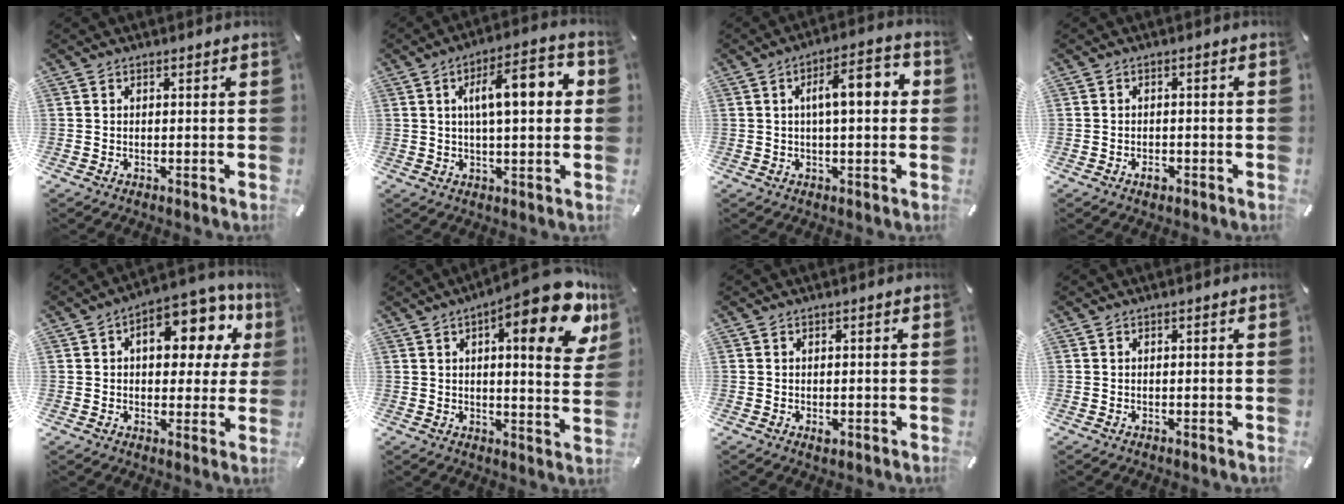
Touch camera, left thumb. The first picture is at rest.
{"total": 12.3, "force": [2.8, 4.2, 11.2], "torque": [-0.181, 0.006, 0.038]}
{"total": 9.7, "force": [1.6, 3.3, 9.0], "torque": [-0.146, 0.005, 0.019]}
{"total": 1.8, "force": [-1.0, 1.1, 1.1], "torque": [-0.022, 0.003, -0.018]}
{"total": 13.9, "force": [4.9, 7.7, 10.4], "torque": [-0.136, -0.025, 0.080]}
{"total": 18.8, "force": [9.3, 5.7, 15.3], "torque": [-0.194, -0.061, 0.136]}
{"total": 1.2, "force": [-0.4, 0.7, 0.9], "torque": [-0.017, -0.001, -0.005]}
{"total": 0.0}